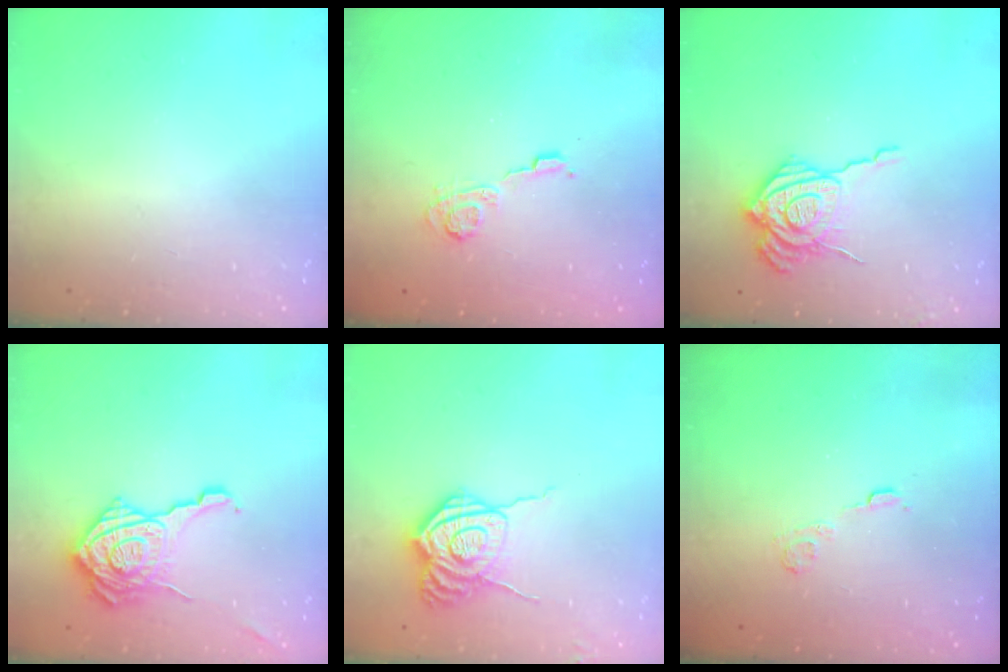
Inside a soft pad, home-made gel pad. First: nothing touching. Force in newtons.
{"total": 4.9, "press": 4.9, "slide": 0.3}
{"total": 15.0, "press": 14.8, "slide": 1.8}
{"total": 20.0, "press": 19.9, "slide": 0.8}
{"total": 10.8, "press": 10.8, "slide": 0.9}
{"total": 3.6, "press": 3.4, "slide": 1.2}